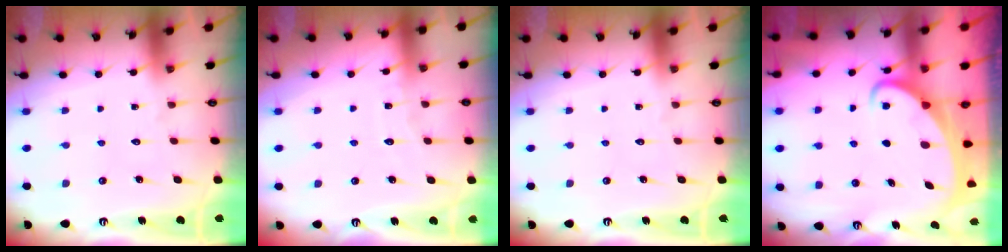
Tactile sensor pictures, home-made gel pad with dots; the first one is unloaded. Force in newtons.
{"total": 4.8, "press": 4.8, "slide": 0.5}
{"total": 0.0}
{"total": 3.0, "press": 3.0, "slide": 0.4}